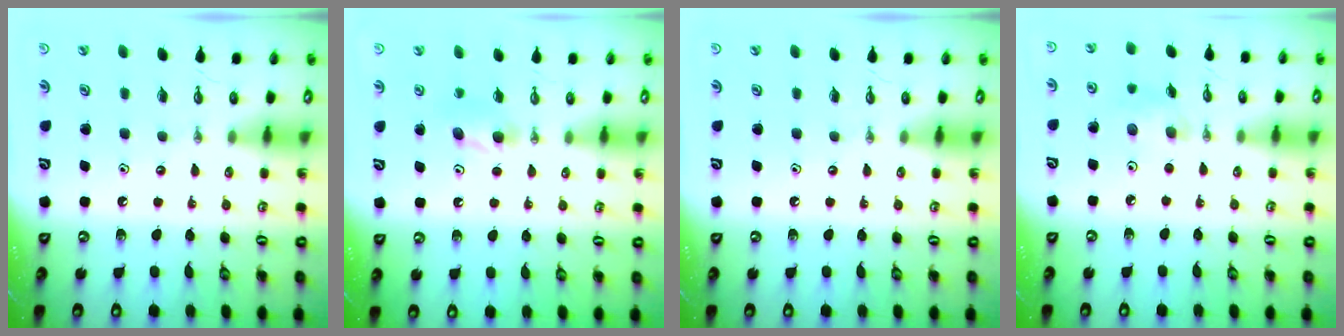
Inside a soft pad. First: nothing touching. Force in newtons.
{"total": 4.0, "press": 3.9, "slide": 0.6}
{"total": 0.0}
{"total": 6.1, "press": 5.8, "slide": 1.9}